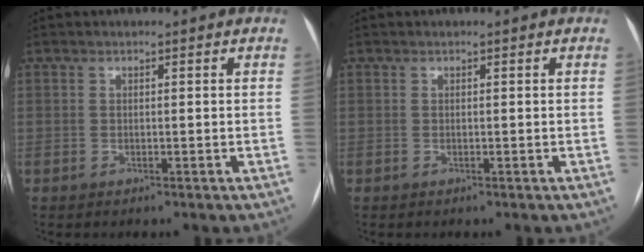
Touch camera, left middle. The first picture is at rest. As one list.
[{"total": 0.0}]